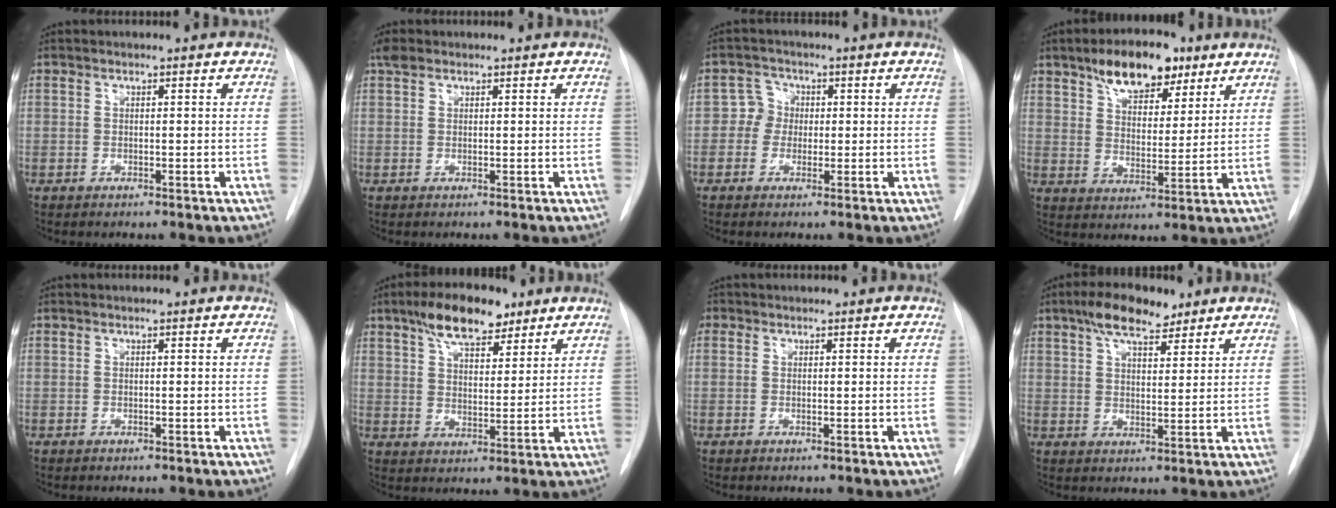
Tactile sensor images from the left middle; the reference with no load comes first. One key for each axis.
{"total": 1.8, "fx": 1.3, "fy": 1.1, "fz": 0.6, "tx": -0.018, "ty": 0.017, "tz": 0.023}
{"total": 2.9, "fx": -0.1, "fy": 2.9, "fz": 0.5, "tx": 0.003, "ty": 0.010, "tz": -0.007}
{"total": 10.7, "fx": 7.0, "fy": 4.9, "fz": 6.4, "tx": -0.103, "ty": 0.012, "tz": 0.118}
{"total": 0.0}
{"total": 10.2, "fx": 7.0, "fy": 3.9, "fz": 6.4, "tx": -0.109, "ty": 0.013, "tz": 0.121}
{"total": 0.9, "fx": 0.4, "fy": 0.8, "fz": 0.2, "tx": 0.004, "ty": 0.003, "tz": 0.004}
{"total": 8.3, "fx": 5.8, "fy": 3.0, "fz": 5.0, "tx": -0.089, "ty": 0.015, "tz": 0.100}